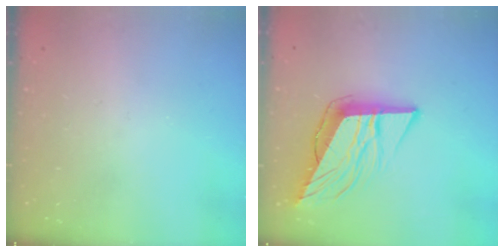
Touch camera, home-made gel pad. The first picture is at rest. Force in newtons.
{"total": 12.7, "press": 12.2, "slide": 3.4}